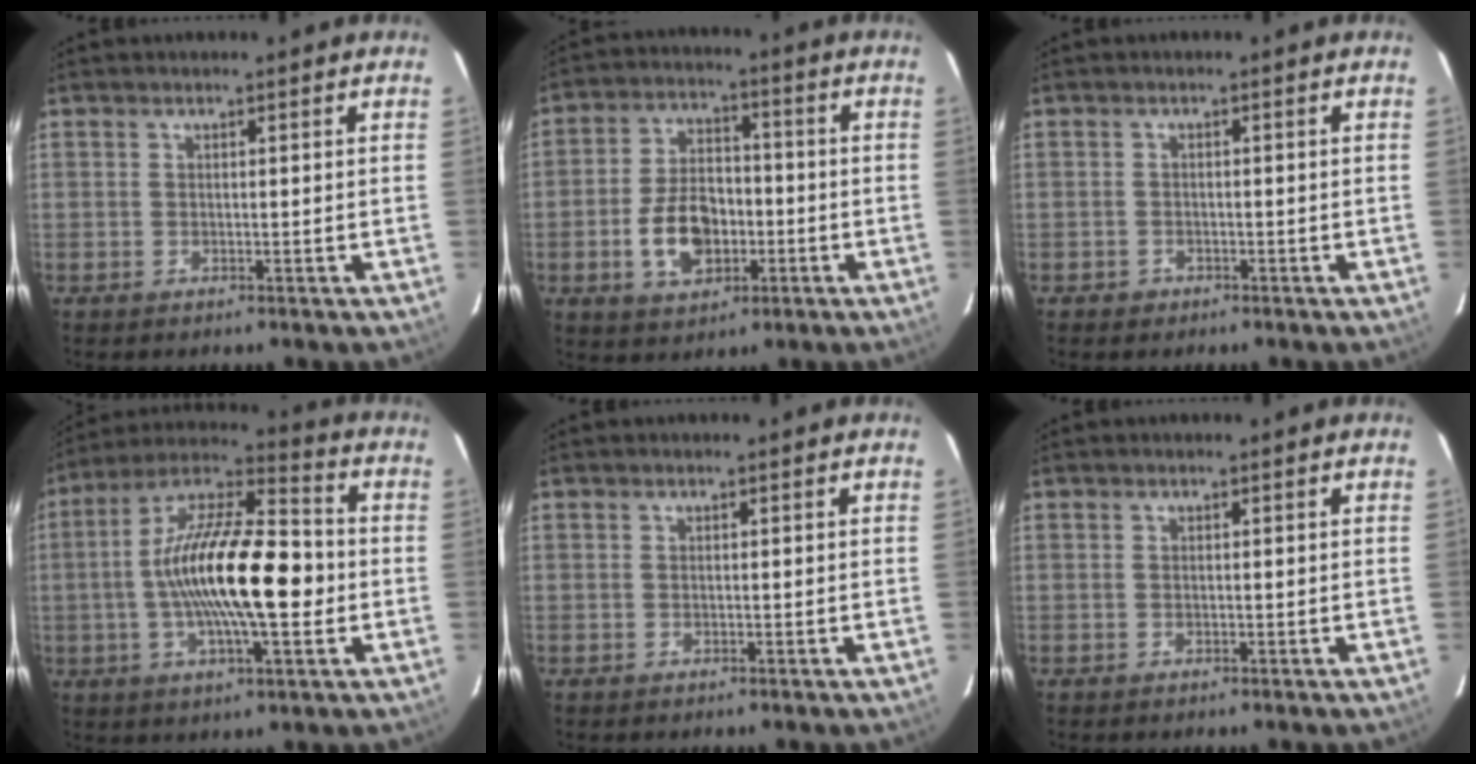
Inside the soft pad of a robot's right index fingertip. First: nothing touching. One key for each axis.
{"total": 11.1, "fx": -3.3, "fy": 7.0, "fz": 7.9, "tx": -0.162, "ty": 0.015, "tz": -0.048}
{"total": 1.9, "fx": -1.1, "fy": 1.5, "fz": 0.3, "tx": -0.009, "ty": 0.004, "tz": -0.014}
{"total": 19.4, "fx": -1.8, "fy": 5.8, "fz": 18.4, "tx": -0.331, "ty": 0.012, "tz": -0.043}
{"total": 0.0}
{"total": 0.0}